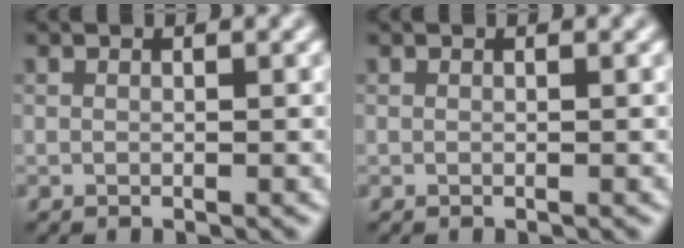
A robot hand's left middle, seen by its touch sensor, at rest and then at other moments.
{"total": 0.0}